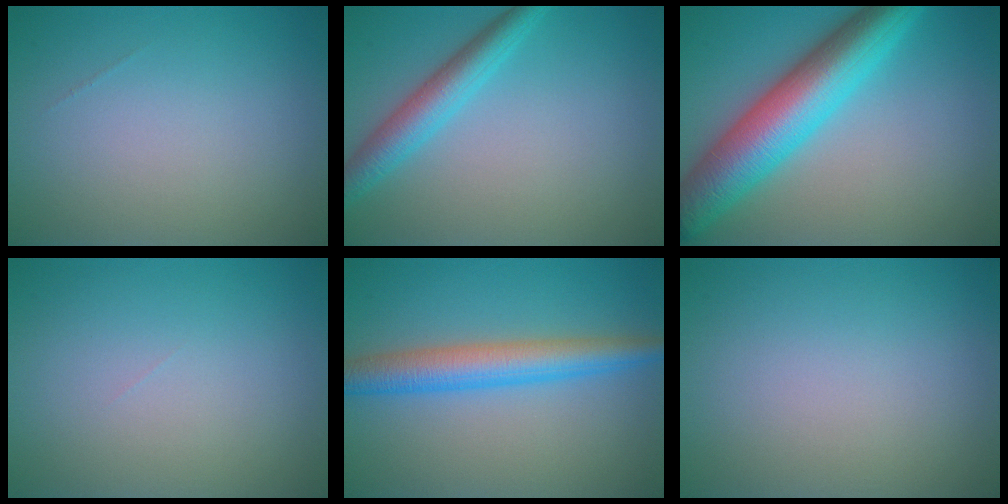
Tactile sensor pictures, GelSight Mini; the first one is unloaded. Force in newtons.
{"total": 3.8, "press": 3.8, "slide": 0.1}
{"total": 9.4, "press": 9.4, "slide": 0.1}
{"total": 0.0}
{"total": 4.9, "press": 4.9, "slide": 0.1}
{"total": 0.0}